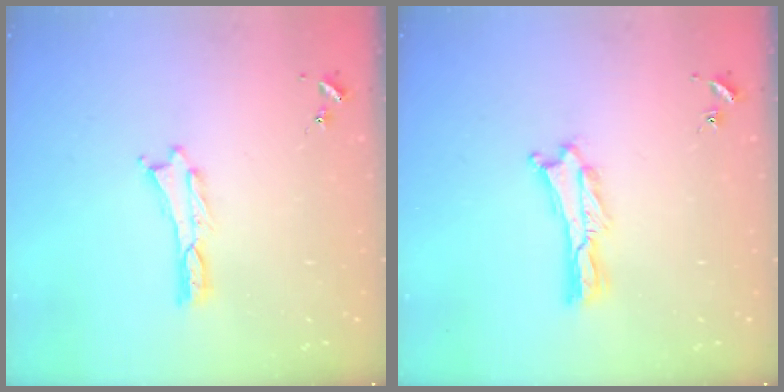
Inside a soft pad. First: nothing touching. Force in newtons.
{"total": 0.7, "press": 0.6, "slide": 0.2}